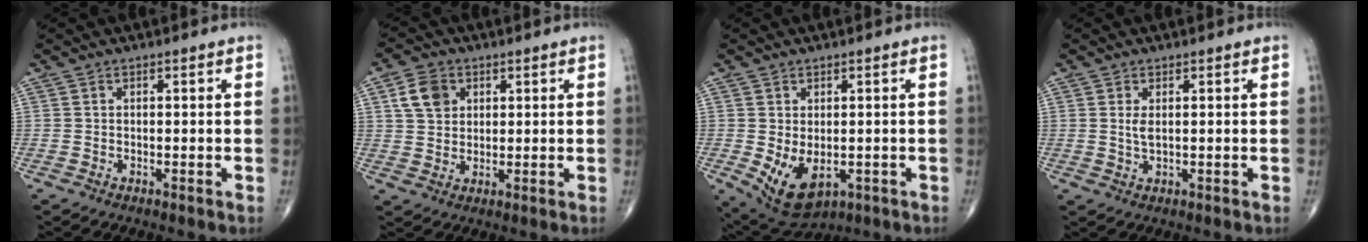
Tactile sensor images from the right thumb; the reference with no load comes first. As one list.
[{"total": 6.2, "force": [2.3, 4.8, 3.3], "torque": [-0.043, -0.003, 0.042]}, {"total": 8.5, "force": [-1.7, 5.0, 6.6], "torque": [-0.103, -0.010, -0.008]}, {"total": 2.1, "force": [0.5, 0.8, 1.8], "torque": [-0.038, -0.005, 0.014]}]